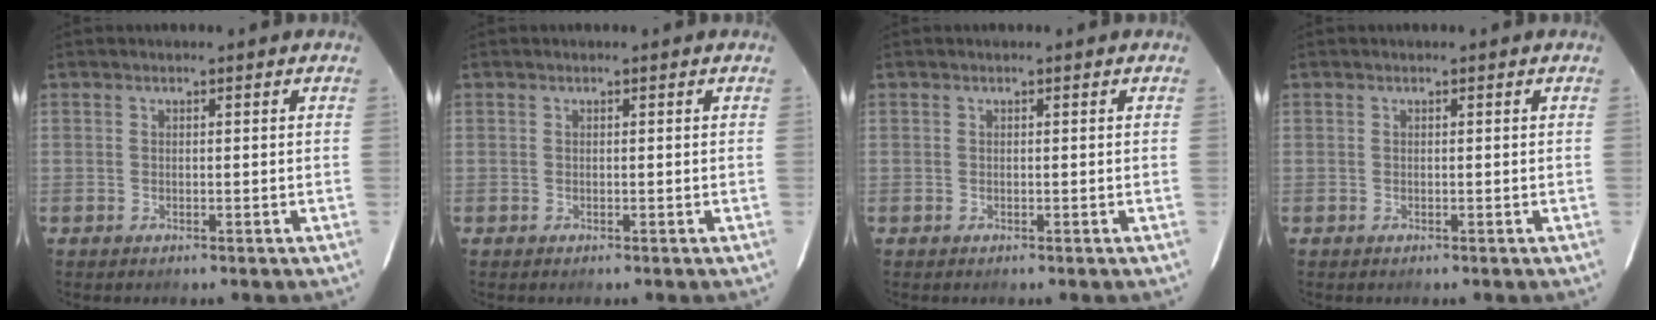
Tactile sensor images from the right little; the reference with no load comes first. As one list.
[{"total": 0.0}, {"total": 0.0}, {"total": 0.0}]